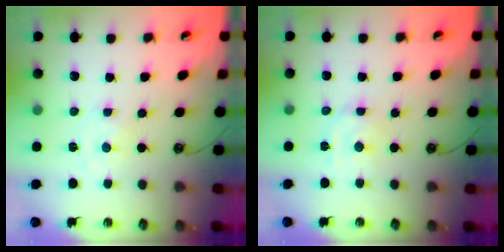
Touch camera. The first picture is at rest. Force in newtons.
{"total": 5.5, "press": 5.5, "slide": 0.7}